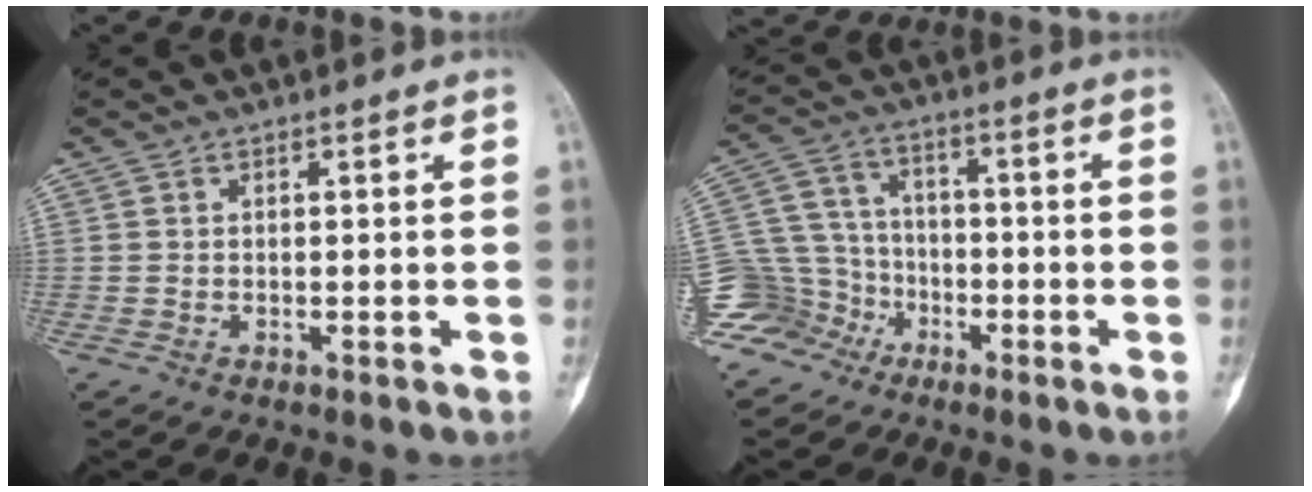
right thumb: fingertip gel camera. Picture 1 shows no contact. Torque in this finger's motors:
{"motor_torque": [0.83, -0.56, -0.39, -0.95, -0.08]}